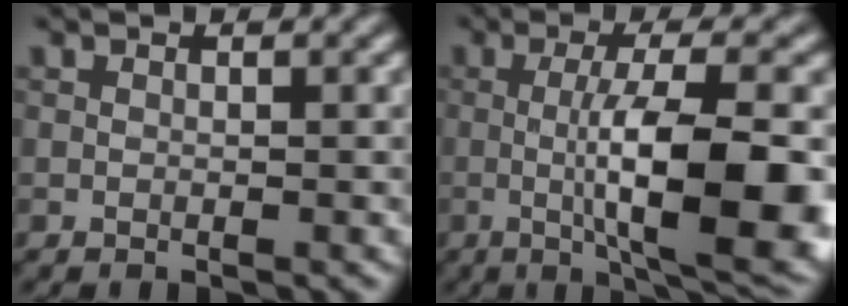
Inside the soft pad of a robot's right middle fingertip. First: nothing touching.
{"total": 10.5, "force": [-1.5, 2.5, 10.1], "torque": [-0.152, -0.007, -0.022]}